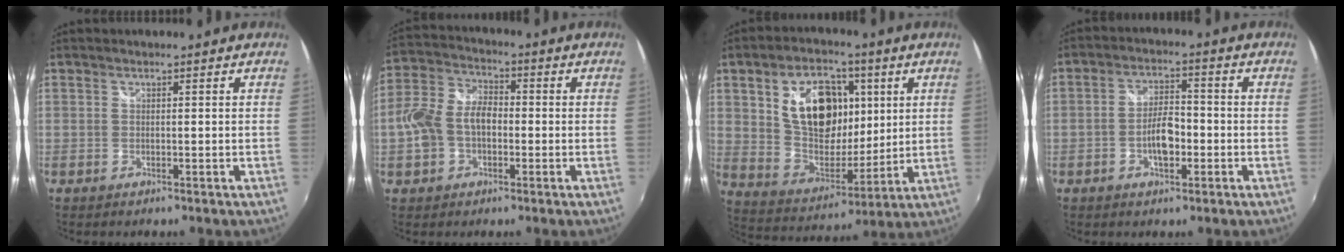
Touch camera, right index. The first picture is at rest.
{"total": 9.5, "force": [-1.9, 6.7, 6.5], "torque": [-0.146, 0.021, -0.035]}
{"total": 17.4, "force": [5.6, 10.8, 12.4], "torque": [-0.224, 0.011, 0.113]}
{"total": 6.2, "force": [-2.1, 2.9, 5.1], "torque": [-0.096, 0.009, -0.033]}